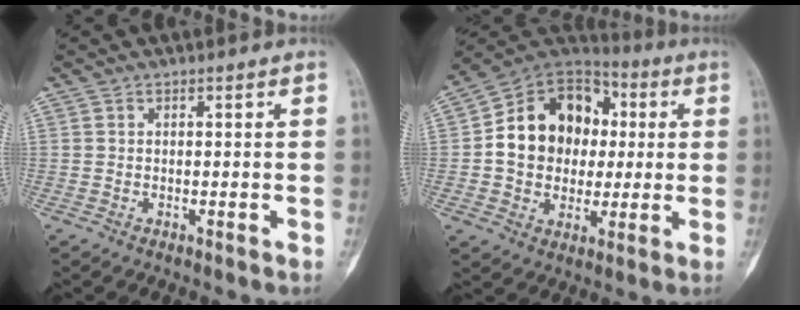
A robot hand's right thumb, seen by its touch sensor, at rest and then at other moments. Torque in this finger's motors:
{"motor_torque": [0.84, 3.25, 1.04, -0.41, 0.44]}